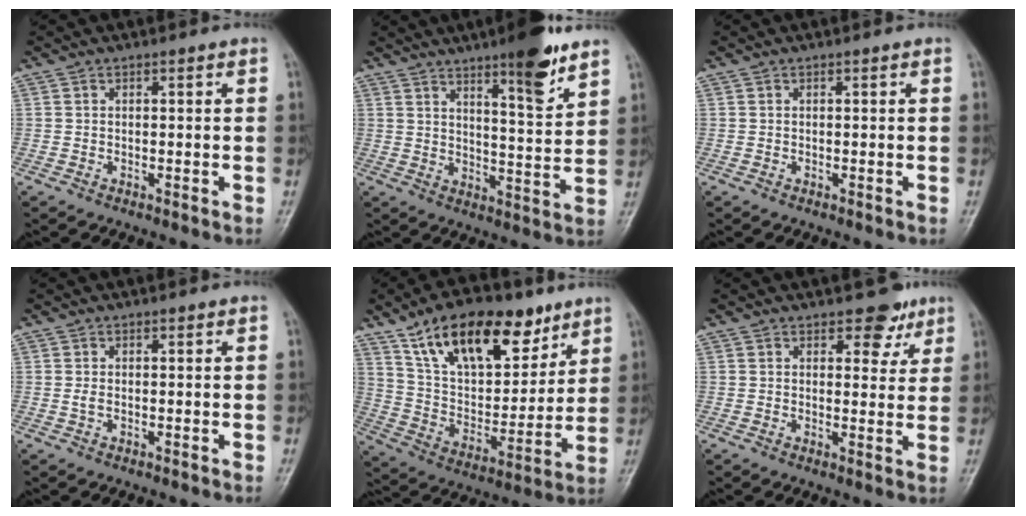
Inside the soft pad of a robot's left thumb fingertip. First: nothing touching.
{"total": 11.2, "force": [7.5, 2.0, 8.2], "torque": [-0.106, -0.051, 0.111]}
{"total": 0.0}
{"total": 1.2, "force": [0.2, 0.6, 1.1], "torque": [-0.024, 0.003, 0.008]}
{"total": 22.6, "force": [13.6, 11.2, 14.1], "torque": [-0.190, -0.041, 0.242]}
{"total": 5.6, "force": [3.7, 3.1, 2.8], "torque": [-0.003, -0.019, 0.048]}